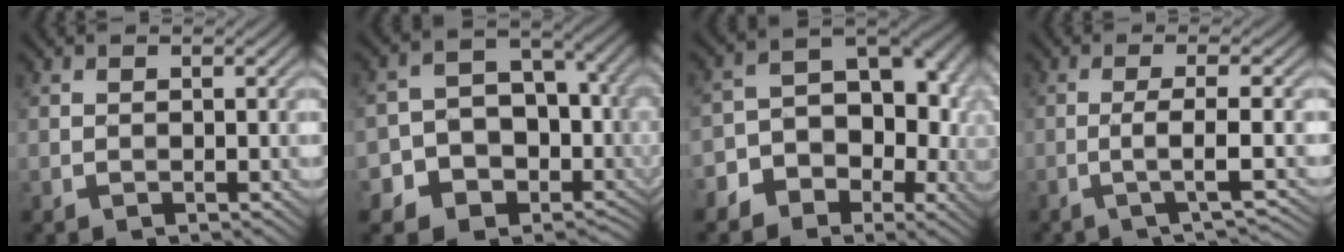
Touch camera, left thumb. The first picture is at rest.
{"total": 12.1, "force": [-3.4, 10.1, 5.7], "torque": [-0.099, -0.027, -0.071]}
{"total": 10.2, "force": [-3.5, 8.0, 5.2], "torque": [-0.058, -0.018, -0.063]}
{"total": 3.8, "force": [-1.2, 0.4, 3.6], "torque": [-0.051, 0.014, -0.043]}